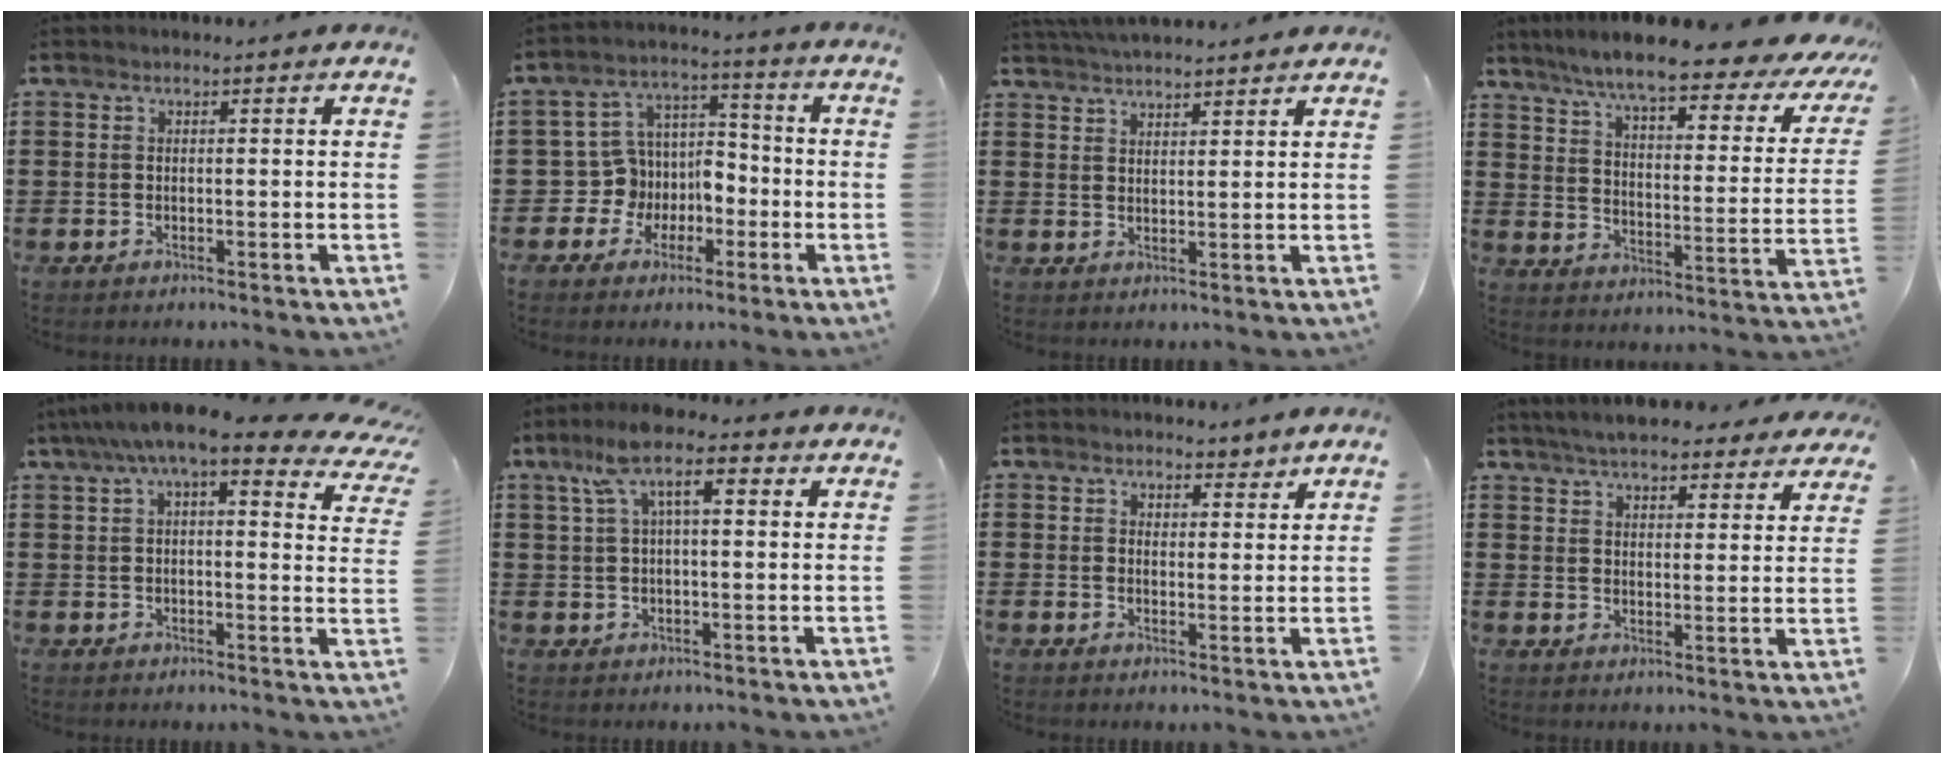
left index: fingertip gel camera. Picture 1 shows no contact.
{"total": 6.8, "force": [-1.6, 6.5, 0.8], "torque": [-0.059, -0.011, -0.030]}
{"total": 3.7, "force": [3.6, 0.1, 0.6], "torque": [-0.022, -0.005, 0.069]}
{"total": 8.1, "force": [6.7, -0.2, 4.6], "torque": [-0.108, -0.049, 0.108]}
{"total": 8.8, "force": [6.2, 1.3, 6.1], "torque": [-0.126, -0.017, 0.105]}
{"total": 7.8, "force": [3.2, 2.4, 6.7], "torque": [-0.138, 0.011, 0.053]}
{"total": 2.9, "force": [2.6, 1.2, 0.5], "torque": [-0.010, 0.000, 0.046]}
{"total": 5.7, "force": [5.4, 0.7, 1.5], "torque": [-0.050, -0.016, 0.099]}